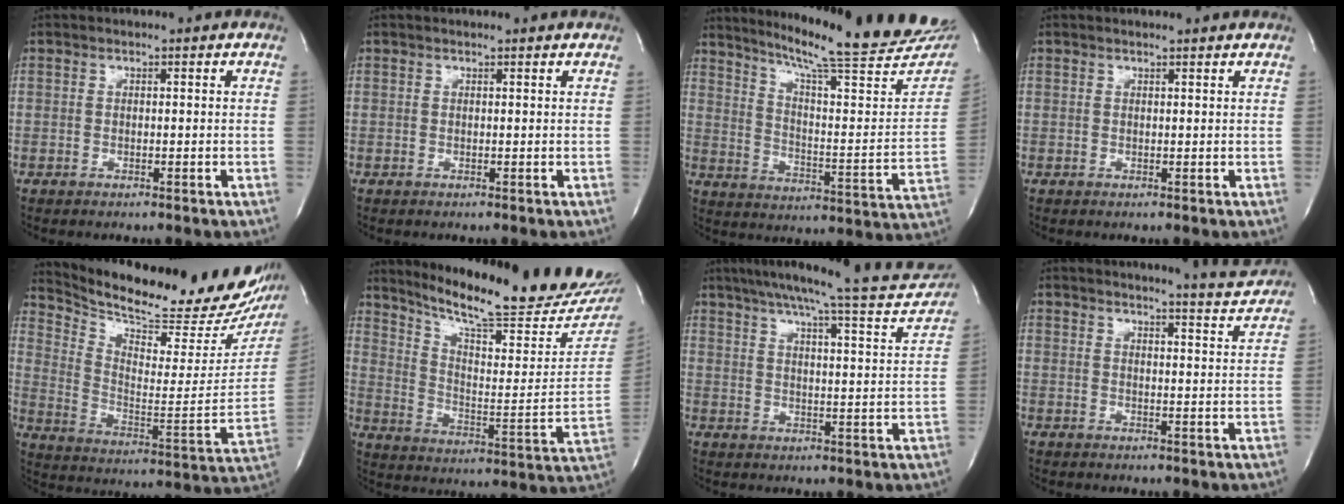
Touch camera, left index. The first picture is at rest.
{"total": 2.3, "force": [2.2, 0.1, 0.5], "torque": [-0.012, 0.010, 0.019]}
{"total": 27.2, "force": [23.8, 1.1, 13.1], "torque": [-0.201, -0.092, 0.308]}
{"total": 2.1, "force": [2.0, -0.1, 0.5], "torque": [-0.011, 0.004, 0.022]}
{"total": 26.0, "force": [23.1, 3.9, 11.4], "torque": [-0.192, -0.086, 0.318]}
{"total": 23.2, "force": [20.9, 1.2, 10.0], "torque": [-0.160, -0.086, 0.286]}
{"total": 17.6, "force": [16.2, 0.7, 7.0], "torque": [-0.105, -0.030, 0.207]}
{"total": 6.8, "force": [6.7, -0.7, 0.6], "torque": [-0.021, -0.033, 0.076]}